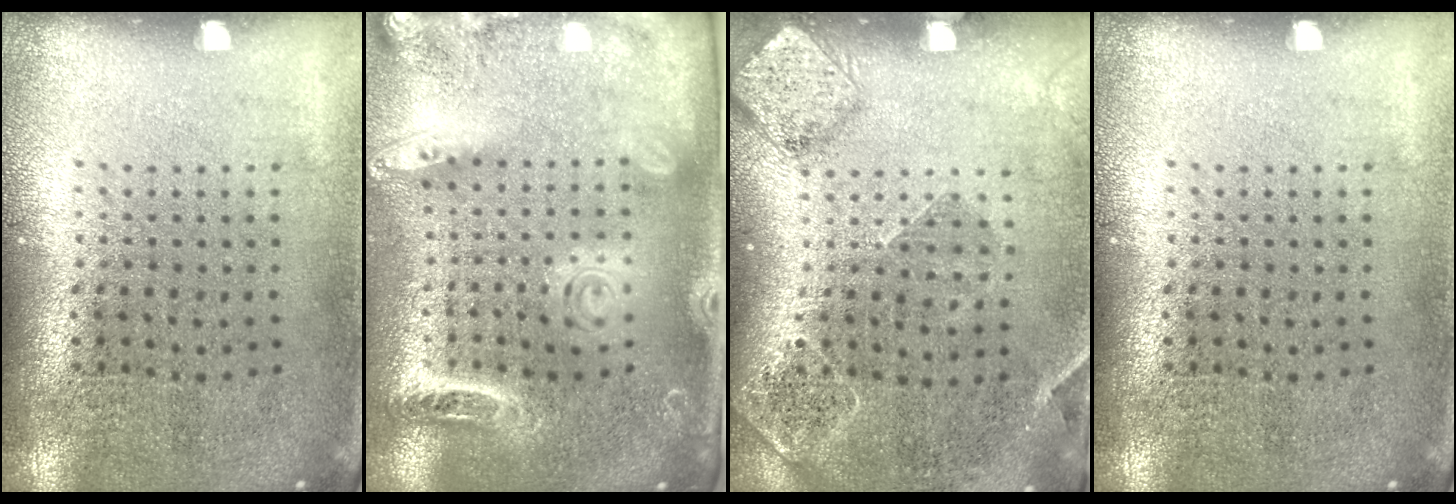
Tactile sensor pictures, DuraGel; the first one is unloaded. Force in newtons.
{"total": 2.5, "press": 2.0, "slide": 1.5}
{"total": 1.6, "press": 1.6, "slide": 0.4}
{"total": 0.0}